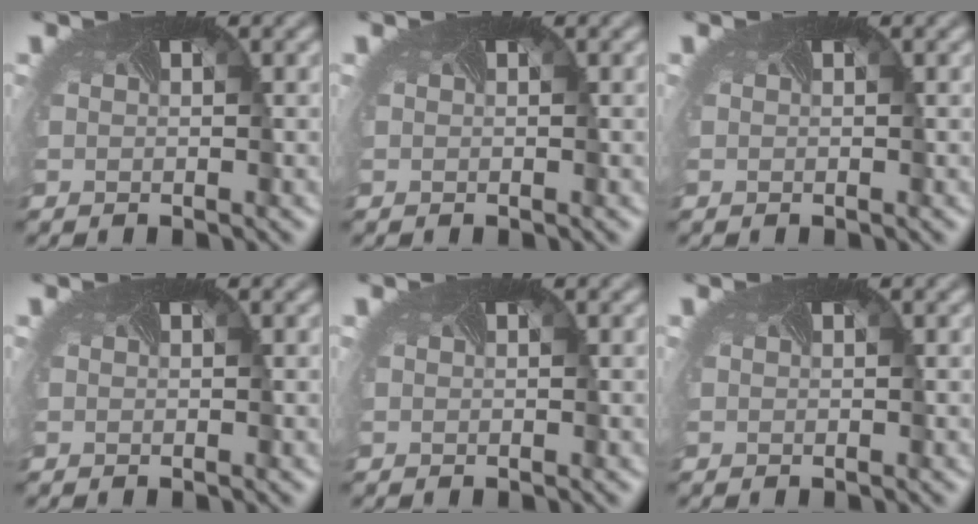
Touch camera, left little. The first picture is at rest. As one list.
[{"total": 0.0}, {"total": 0.0}, {"total": 0.0}, {"total": 0.0}, {"total": 0.0}]